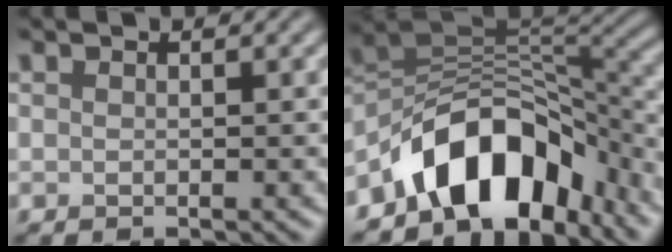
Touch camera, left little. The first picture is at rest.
{"total": 10.9, "force": [-6.4, 6.2, 6.3], "torque": [-0.079, 0.010, -0.121]}